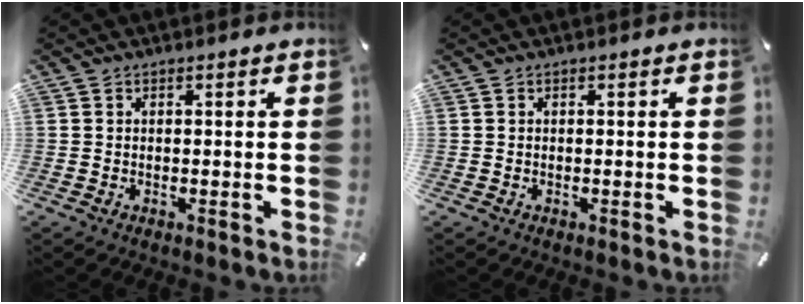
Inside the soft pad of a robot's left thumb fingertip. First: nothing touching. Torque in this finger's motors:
{"motor_torque": [-0.01, 0.01, -0.01, 0.00, 0.00]}